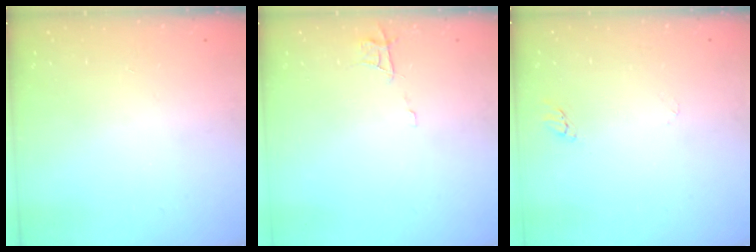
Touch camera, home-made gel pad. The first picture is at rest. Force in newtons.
{"total": 4.9, "press": 4.9, "slide": 0.4}
{"total": 2.5, "press": 2.5, "slide": 0.2}